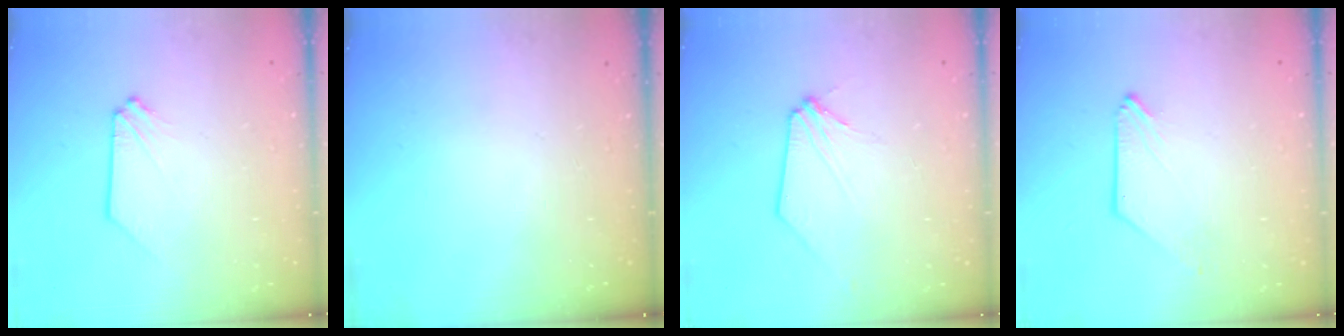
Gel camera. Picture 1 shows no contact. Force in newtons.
{"total": 0.0}
{"total": 1.5, "press": 1.4, "slide": 0.3}
{"total": 0.0}